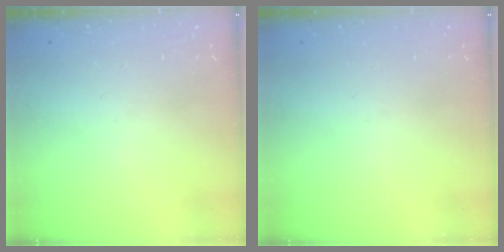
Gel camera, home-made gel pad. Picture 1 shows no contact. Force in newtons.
{"total": 0.0}